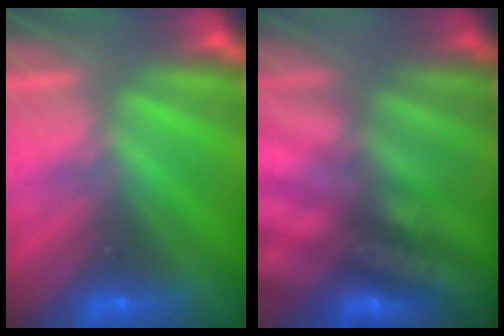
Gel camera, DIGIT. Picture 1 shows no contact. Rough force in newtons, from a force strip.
{"total": 2.8}